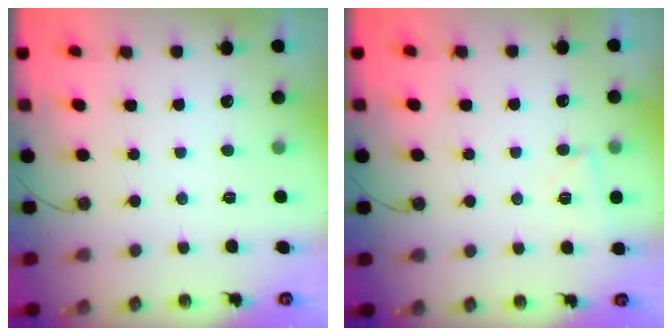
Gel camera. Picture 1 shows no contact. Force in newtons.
{"total": 3.8, "press": 3.1, "slide": 2.3}